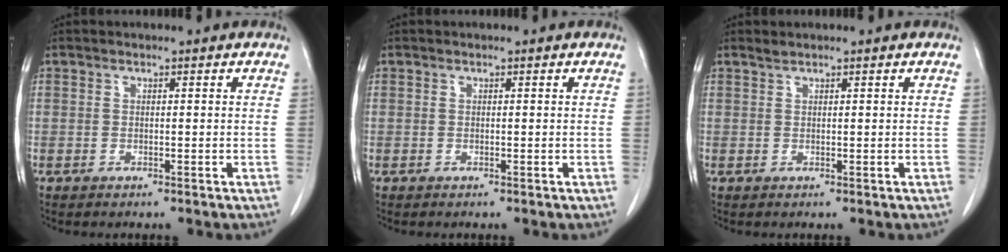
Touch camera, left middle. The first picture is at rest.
{"total": 0.0}
{"total": 0.6, "force": [0.6, -0.1, 0.1], "torque": [-0.007, 0.001, 0.015]}